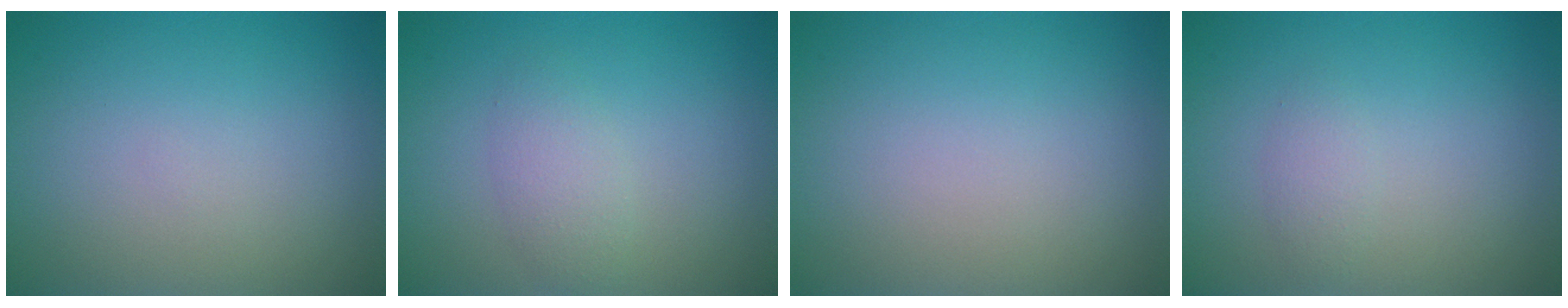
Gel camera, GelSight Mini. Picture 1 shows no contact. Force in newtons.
{"total": 1.9, "press": 1.9, "slide": 0.1}
{"total": 0.0}
{"total": 1.1, "press": 1.1, "slide": 0.1}